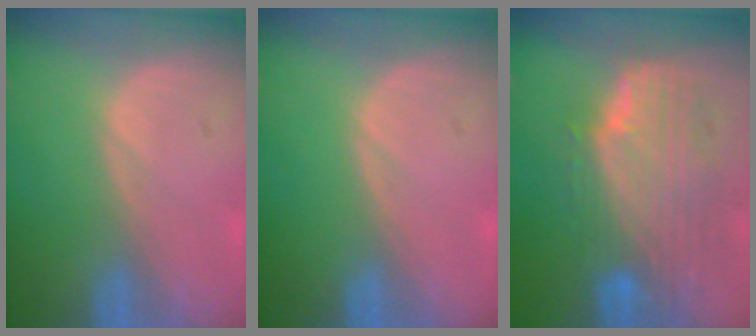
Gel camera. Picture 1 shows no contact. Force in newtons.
{"total": 0.0}
{"total": 10.0, "press": 8.9, "slide": 4.6}